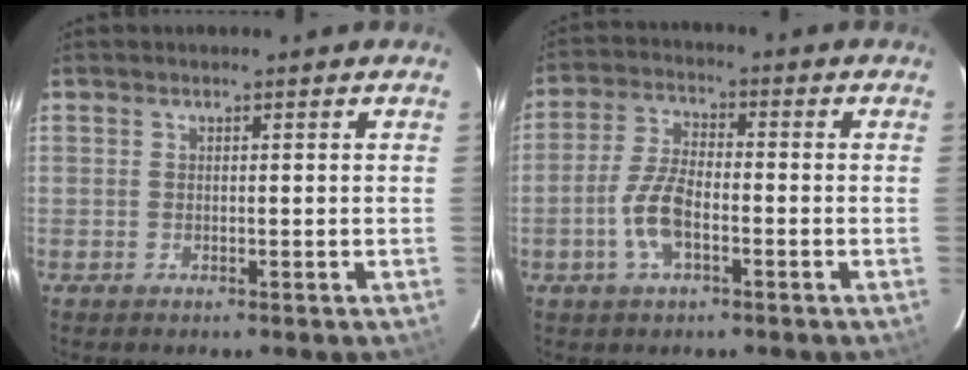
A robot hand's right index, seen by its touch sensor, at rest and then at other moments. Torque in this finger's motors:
{"motor_torque": [0.90, -0.29, 0.41, 0.07]}